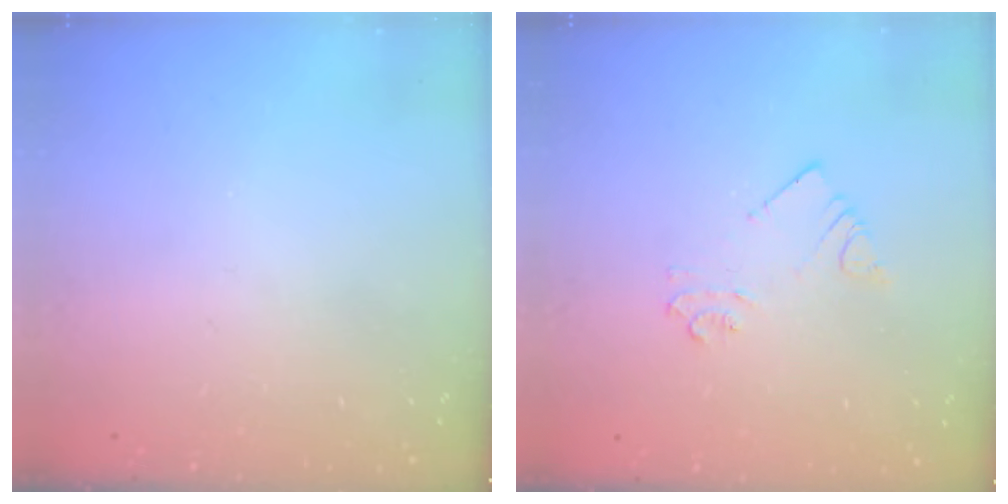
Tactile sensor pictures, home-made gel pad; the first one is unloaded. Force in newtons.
{"total": 3.2, "press": 3.2, "slide": 0.2}